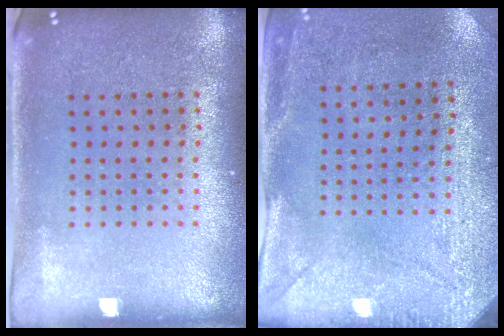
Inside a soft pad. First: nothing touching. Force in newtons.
{"total": 3.0, "press": 2.3, "slide": 1.9}